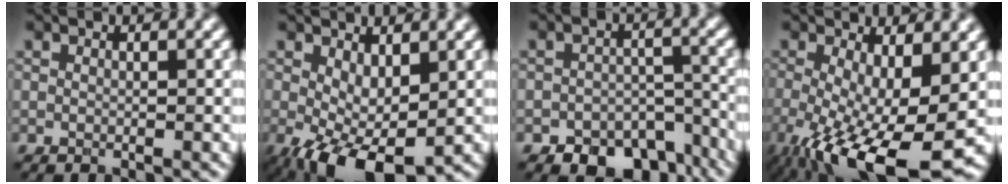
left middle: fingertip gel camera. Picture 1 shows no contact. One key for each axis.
{"total": 5.7, "fx": -1.5, "fy": 2.7, "fz": 4.8, "tx": -0.097, "ty": -0.007, "tz": -0.025}
{"total": 7.4, "fx": -5.6, "fy": 4.0, "fz": 2.7, "tx": -0.023, "ty": -0.012, "tz": -0.078}
{"total": 11.9, "fx": -4.2, "fy": 4.3, "fz": 10.3, "tx": -0.189, "ty": -0.036, "tz": -0.063}